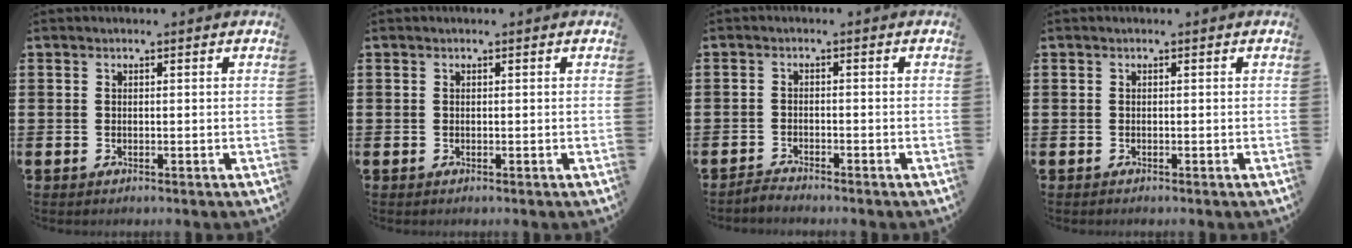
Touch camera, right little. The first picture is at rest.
{"total": 0.0}
{"total": 1.2, "force": [-1.2, 0.0, 0.0], "torque": [-0.004, -0.001, -0.024]}
{"total": 0.0}